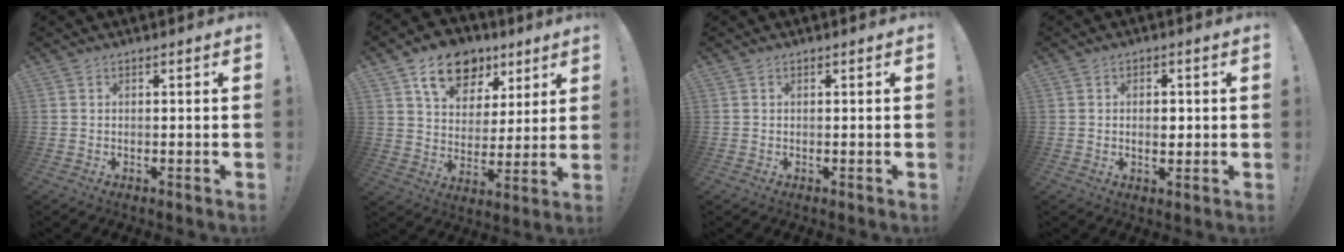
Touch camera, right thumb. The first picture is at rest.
{"total": 15.2, "force": [8.6, 10.3, 7.1], "torque": [-0.103, -0.039, 0.158]}
{"total": 0.0}
{"total": 3.1, "force": [-0.1, 1.9, 2.4], "torque": [-0.025, -0.002, -0.007]}